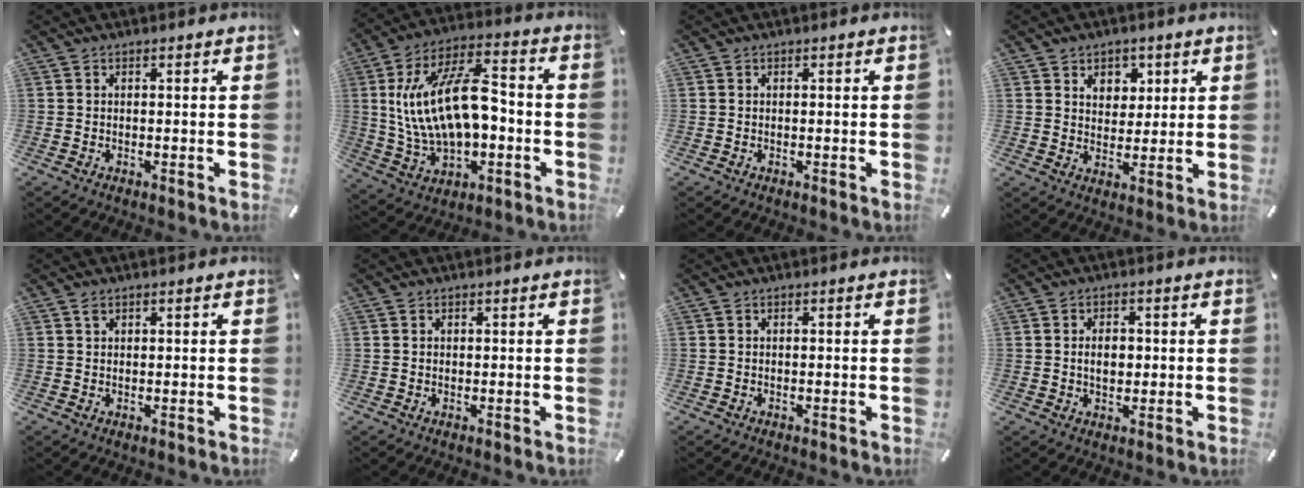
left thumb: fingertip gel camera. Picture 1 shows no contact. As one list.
[{"total": 20.8, "force": [0.3, 12.0, 17.0], "torque": [-0.327, 0.011, 0.008]}, {"total": 0.0}, {"total": 5.2, "force": [2.6, 4.3, 1.3], "torque": [-0.009, -0.007, 0.040]}, {"total": 1.1, "force": [0.6, 0.6, 0.6], "torque": [-0.013, 0.001, 0.012]}, {"total": 0.8, "force": [0.2, 0.6, 0.5], "torque": [-0.013, 0.004, 0.003]}, {"total": 0.0}, {"total": 4.3, "force": [0.1, 3.0, 3.2], "torque": [-0.050, 0.002, -0.004]}]